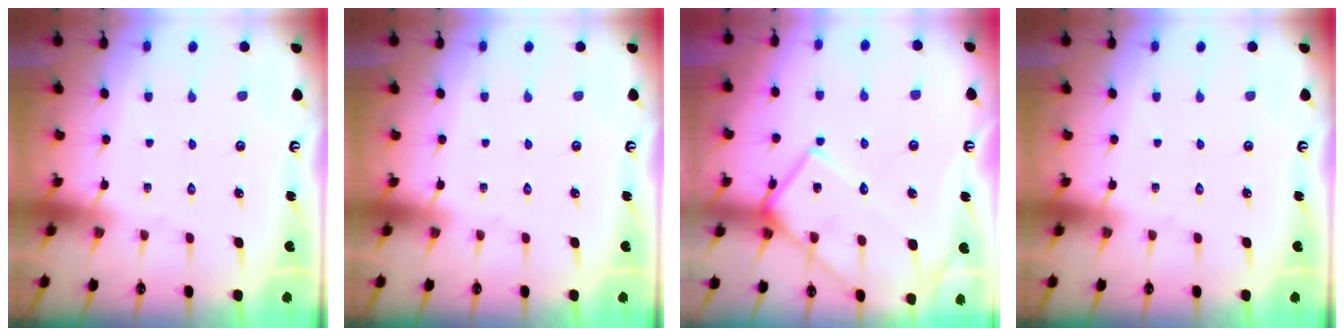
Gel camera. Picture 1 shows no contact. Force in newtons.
{"total": 0.0}
{"total": 15.0, "press": 15.0, "slide": 1.2}
{"total": 0.0}